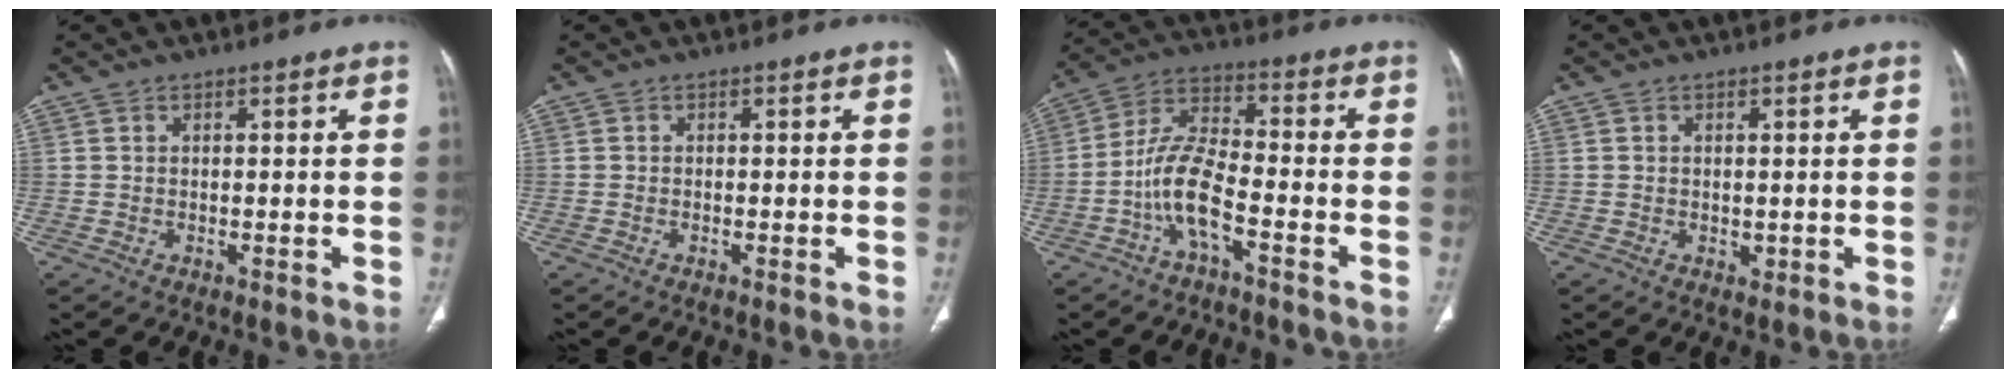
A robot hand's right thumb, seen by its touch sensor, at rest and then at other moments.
{"total": 0.0}
{"total": 9.6, "force": [-4.3, 3.2, 8.0], "torque": [-0.167, 0.044, -0.087]}
{"total": 0.8, "force": [0.1, 0.7, 0.4], "torque": [-0.005, -0.002, 0.003]}